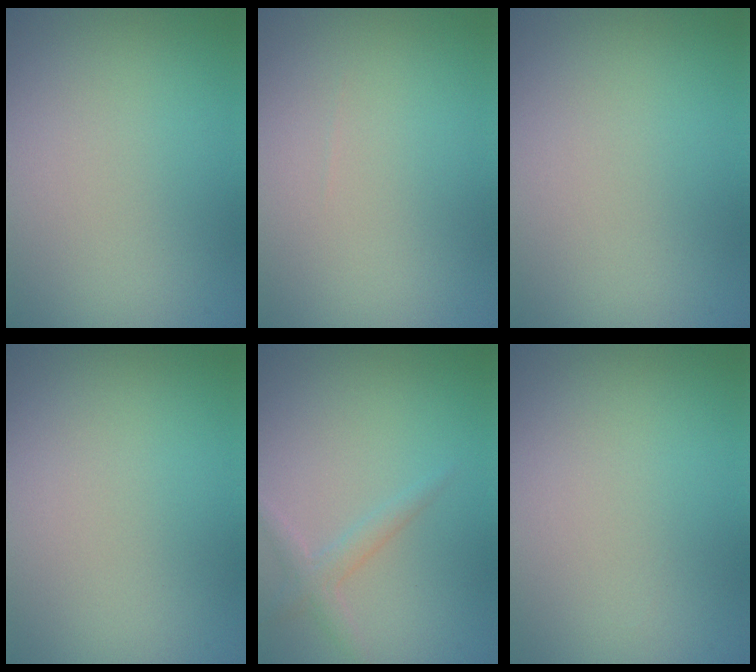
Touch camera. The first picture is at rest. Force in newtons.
{"total": 0.0}
{"total": 0.0}
{"total": 0.0}
{"total": 1.6, "press": 1.6, "slide": 0.0}
{"total": 0.0}